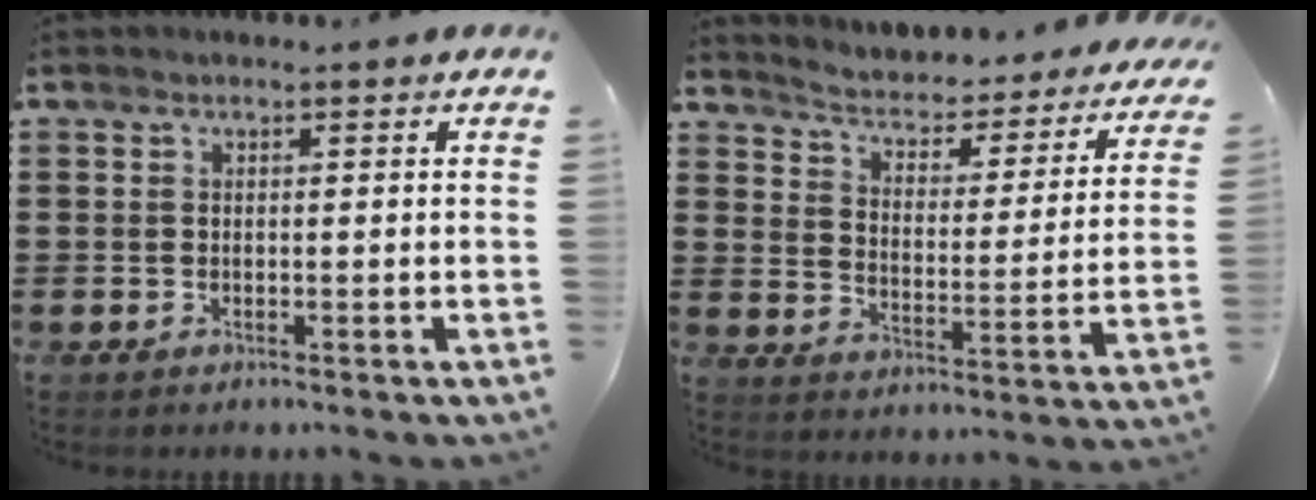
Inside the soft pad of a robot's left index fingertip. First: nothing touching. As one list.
[{"total": 2.2, "force": [1.9, 0.8, 0.8], "torque": [-0.032, -0.028, 0.020]}]